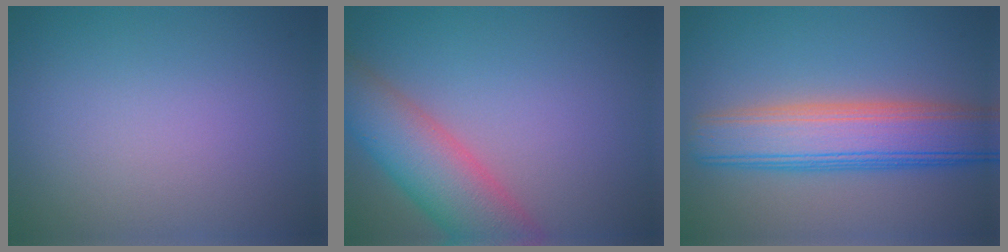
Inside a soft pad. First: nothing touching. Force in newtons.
{"total": 7.0, "press": 7.0, "slide": 0.2}
{"total": 7.3, "press": 7.3, "slide": 0.4}